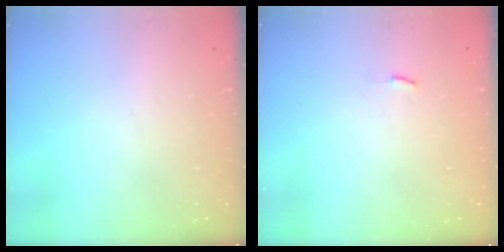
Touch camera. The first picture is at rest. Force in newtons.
{"total": 2.9, "press": 2.9, "slide": 0.3}